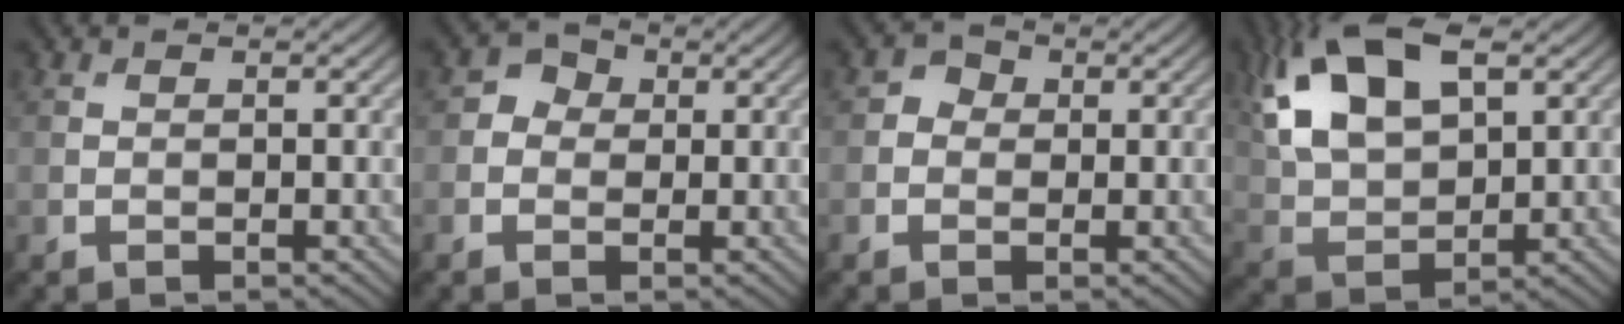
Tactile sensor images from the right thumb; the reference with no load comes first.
{"total": 2.4, "force": [0.0, 2.2, 0.9], "torque": [-0.011, 0.004, -0.007]}
{"total": 1.8, "force": [0.0, 1.7, 0.6], "torque": [-0.008, 0.001, -0.008]}
{"total": 14.2, "force": [5.9, 7.1, 10.7], "torque": [-0.241, 0.014, 0.107]}